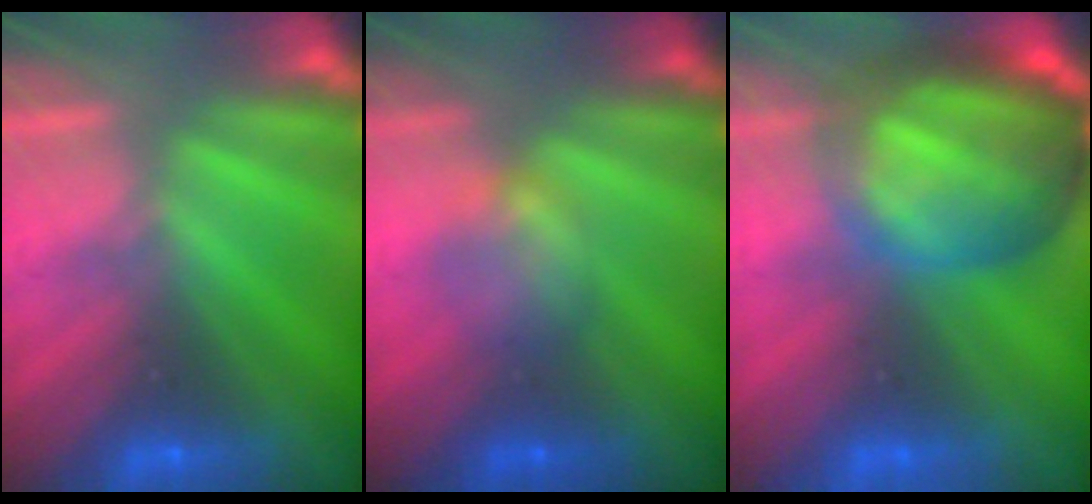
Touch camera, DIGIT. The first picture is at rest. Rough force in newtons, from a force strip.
{"total": 2.3}
{"total": 8.6}